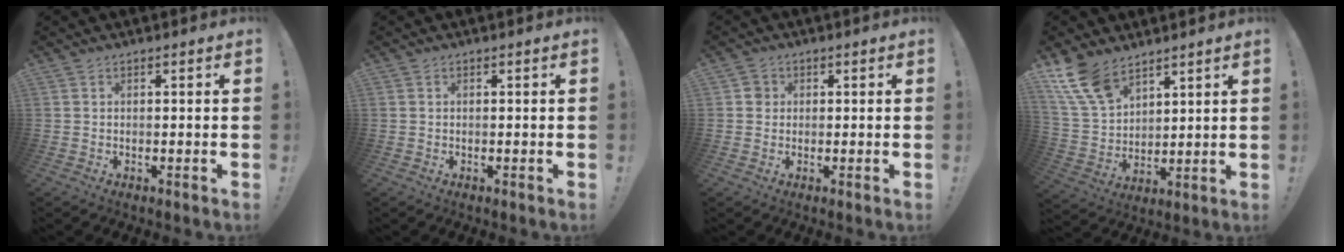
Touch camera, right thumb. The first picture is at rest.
{"total": 0.0}
{"total": 2.8, "force": [0.3, 2.7, 0.8], "torque": [-0.001, 0.003, 0.004]}
{"total": 13.1, "force": [9.0, 6.9, 6.5], "torque": [-0.150, -0.045, 0.179]}